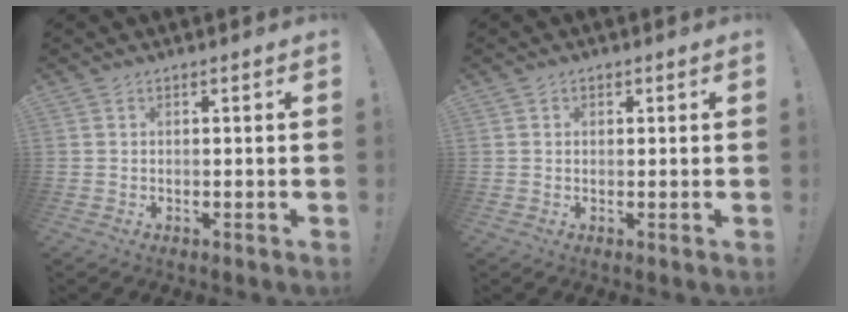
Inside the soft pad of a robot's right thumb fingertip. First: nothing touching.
{"total": 0.7, "force": [0.1, 0.7, 0.1], "torque": [0.004, -0.001, 0.001]}